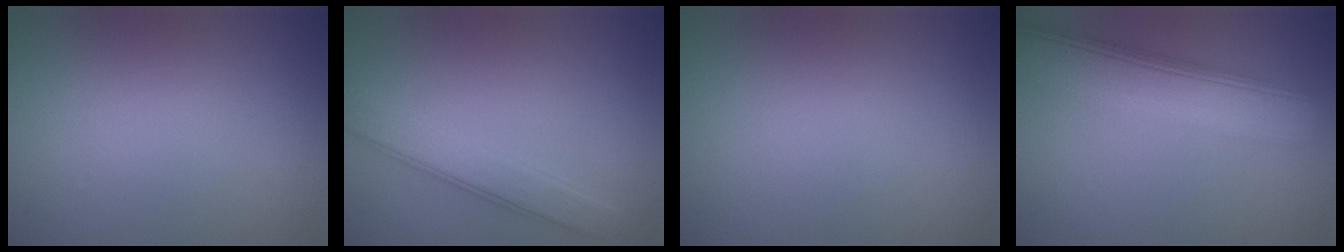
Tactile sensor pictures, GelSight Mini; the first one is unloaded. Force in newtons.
{"total": 3.7, "press": 3.7, "slide": 0.0}
{"total": 0.0}
{"total": 8.8, "press": 8.7, "slide": 0.9}